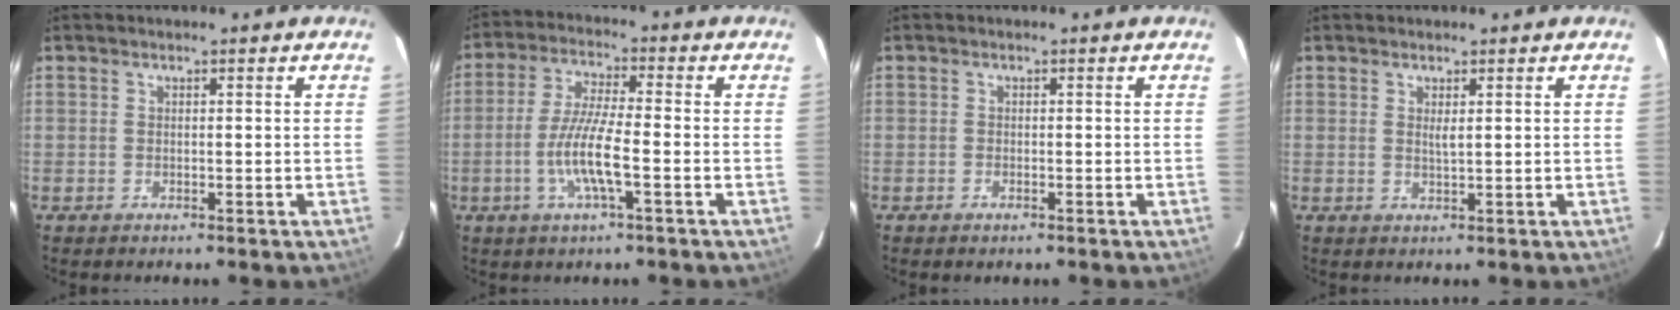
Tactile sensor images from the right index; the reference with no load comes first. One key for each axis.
{"total": 8.9, "fx": -2.8, "fy": 1.0, "fz": 8.4, "tx": -0.168, "ty": -0.006, "tz": -0.054}
{"total": 1.0, "fx": -0.7, "fy": 0.5, "fz": 0.5, "tx": -0.009, "ty": -0.002, "tz": -0.013}
{"total": 0.8, "fx": 0.4, "fy": 0.0, "fz": 0.7, "tx": -0.013, "ty": 0.000, "tz": 0.008}